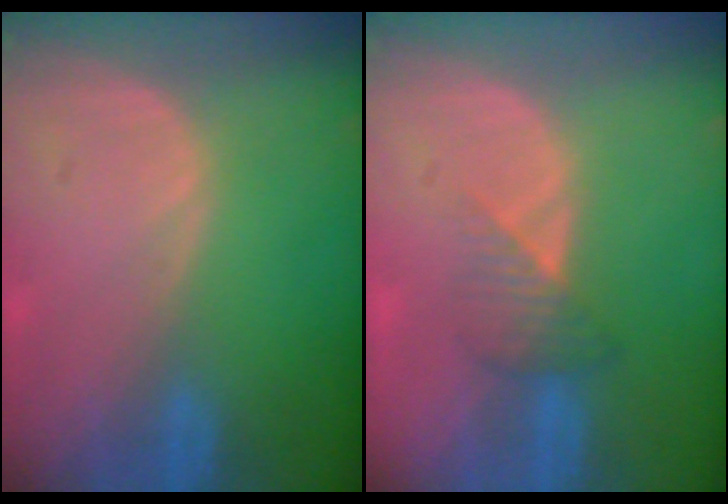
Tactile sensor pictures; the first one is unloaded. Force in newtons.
{"total": 3.3, "press": 3.1, "slide": 1.1}